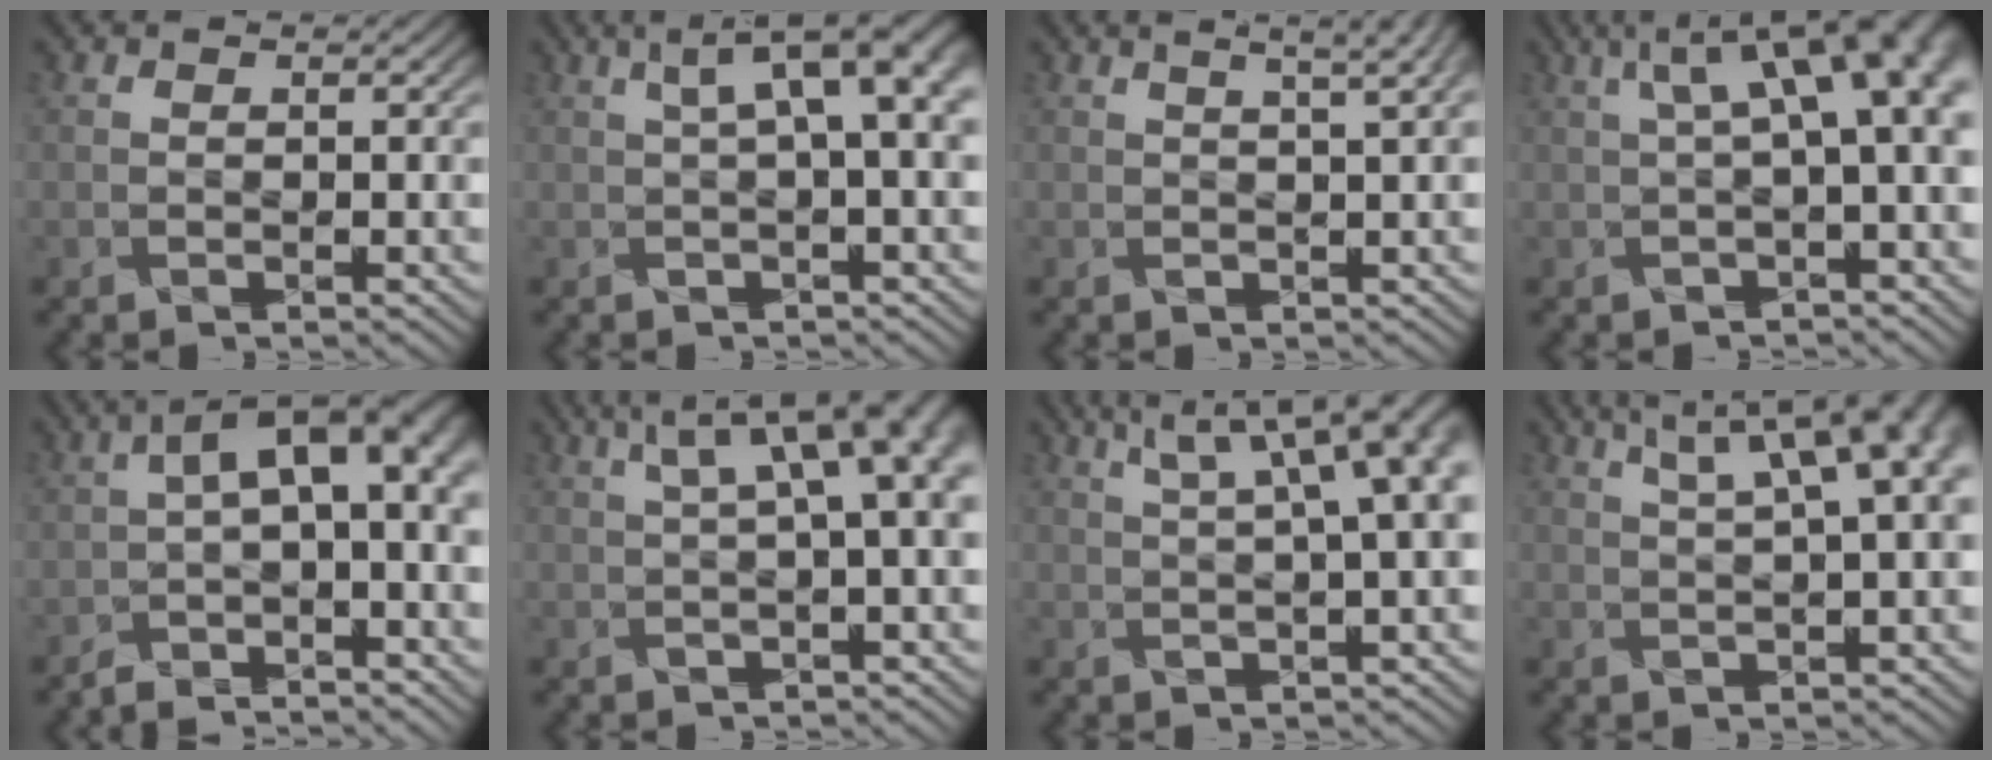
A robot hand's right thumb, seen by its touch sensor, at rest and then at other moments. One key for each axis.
{"total": 7.6, "fx": 2.0, "fy": 1.9, "fz": 7.0, "tx": -0.089, "ty": 0.023, "tz": 0.034}
{"total": 6.2, "fx": 3.2, "fy": 2.0, "fz": 4.9, "tx": -0.053, "ty": 0.037, "tz": 0.024}
{"total": 10.5, "fx": 2.7, "fy": 3.4, "fz": 9.6, "tx": -0.121, "ty": 0.027, "tz": 0.047}
{"total": 8.3, "fx": -1.5, "fy": 3.8, "fz": 7.2, "tx": -0.113, "ty": 0.001, "tz": -0.028}
{"total": 10.1, "fx": 3.2, "fy": 3.2, "fz": 9.0, "tx": -0.114, "ty": 0.031, "tz": 0.050}
{"total": 13.2, "fx": 5.1, "fy": 4.8, "fz": 11.2, "tx": -0.146, "ty": 0.060, "tz": 0.063}
{"total": 12.0, "fx": 5.0, "fy": 4.1, "fz": 10.0, "tx": -0.135, "ty": 0.048, "tz": 0.062}